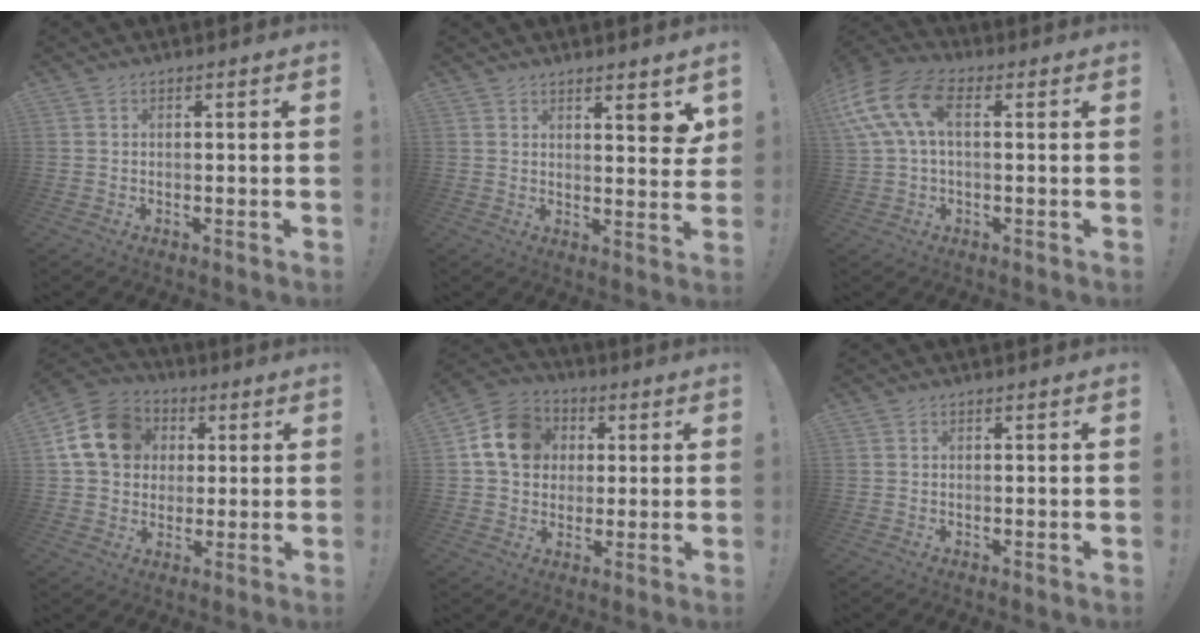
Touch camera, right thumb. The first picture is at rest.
{"total": 5.3, "force": [3.9, 1.2, 3.4], "torque": [-0.026, -0.036, 0.062]}
{"total": 14.5, "force": [3.5, 8.1, 11.5], "torque": [-0.239, 0.009, 0.064]}
{"total": 16.1, "force": [4.1, 13.2, 8.2], "torque": [-0.128, 0.003, 0.087]}
{"total": 13.9, "force": [3.5, 11.7, 6.8], "torque": [-0.098, 0.008, 0.075]}
{"total": 0.0}